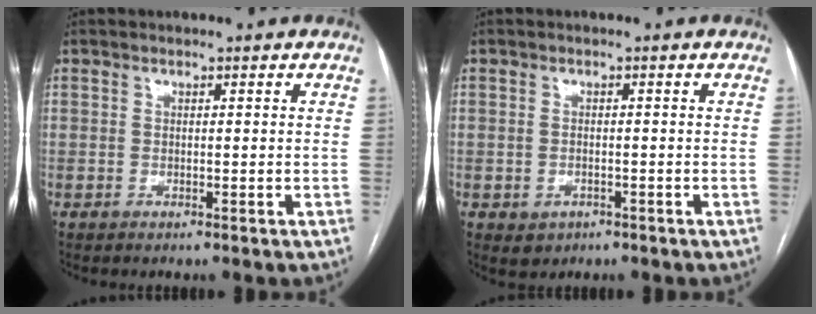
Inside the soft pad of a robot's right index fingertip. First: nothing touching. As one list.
[{"total": 2.2, "force": [-0.9, 1.7, 1.0], "torque": [-0.016, 0.001, -0.002]}]